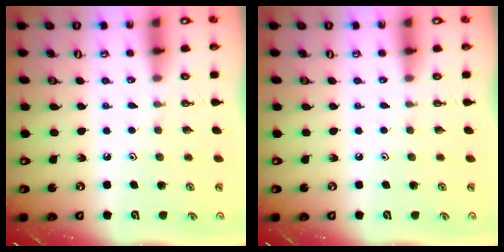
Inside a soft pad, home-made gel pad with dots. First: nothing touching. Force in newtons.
{"total": 0.0}